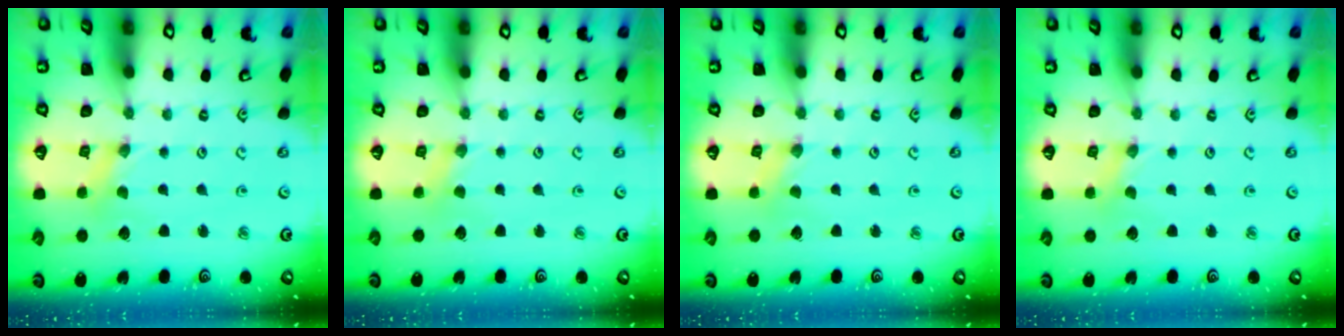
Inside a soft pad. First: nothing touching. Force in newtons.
{"total": 1.8, "press": 1.7, "slide": 0.5}
{"total": 0.0}
{"total": 0.0}